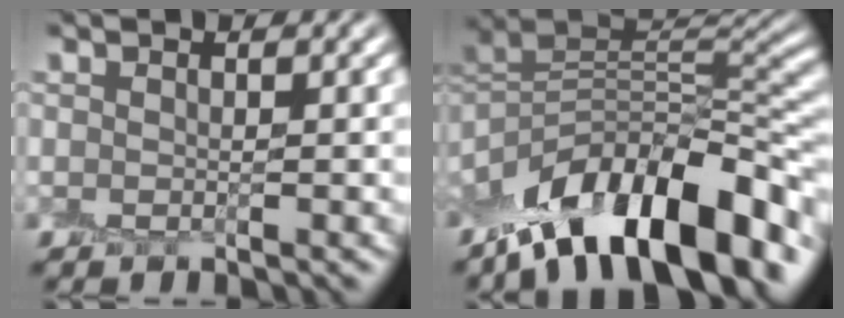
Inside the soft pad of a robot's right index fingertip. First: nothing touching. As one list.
[{"total": 14.5, "force": [-7.8, 5.5, 10.9], "torque": [-0.181, 0.028, -0.148]}]